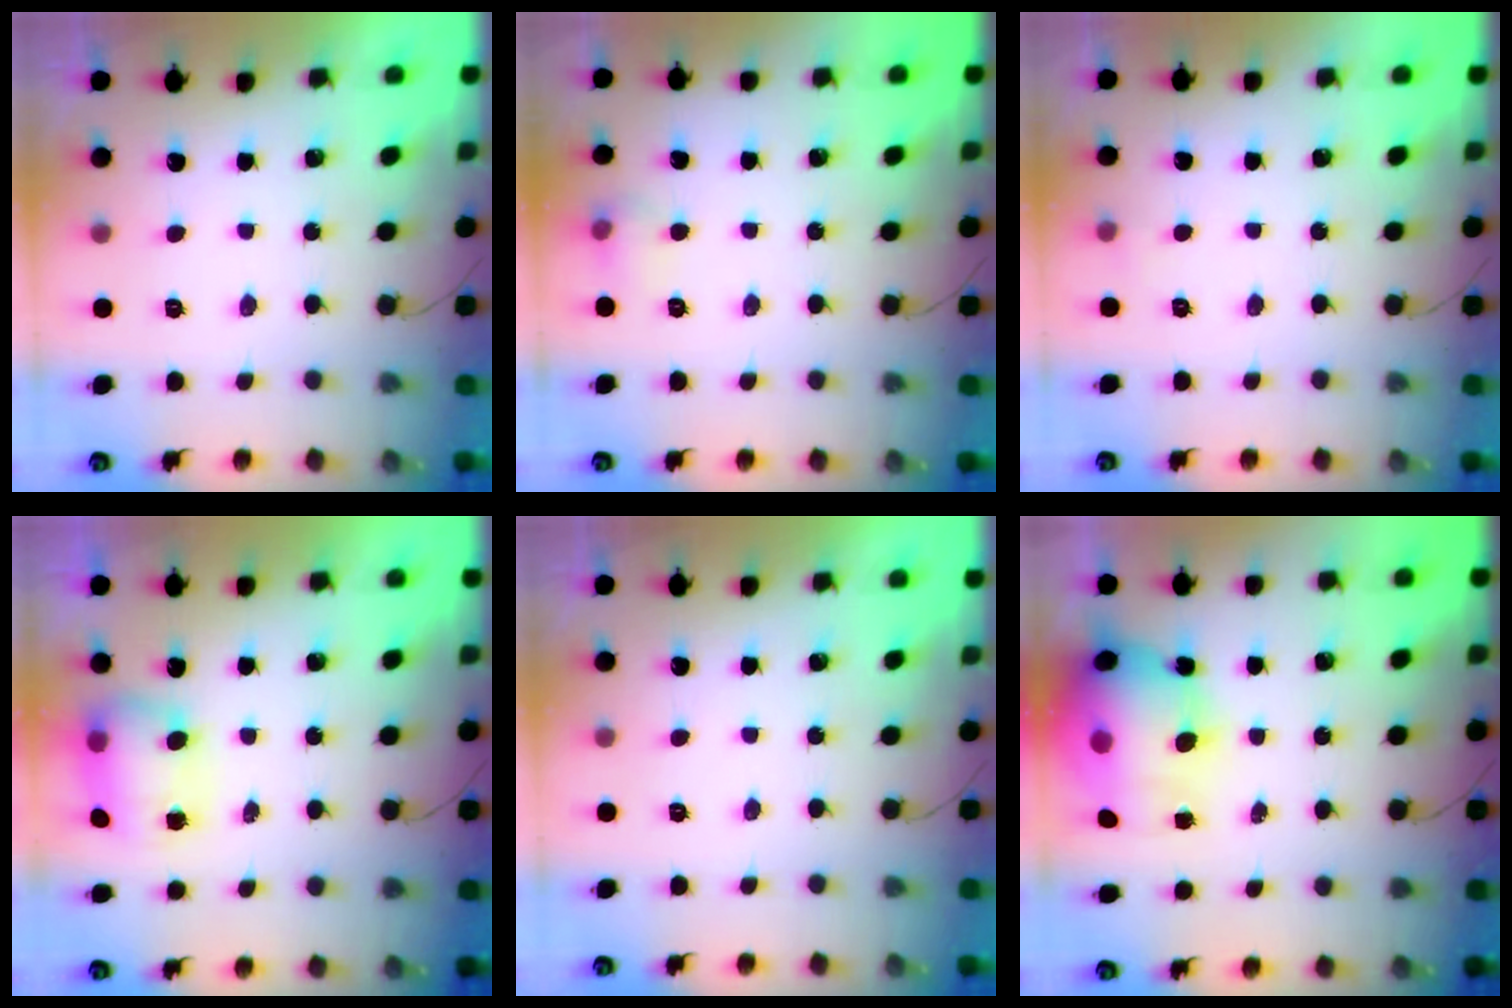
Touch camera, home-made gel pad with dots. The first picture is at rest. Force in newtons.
{"total": 6.3, "press": 4.8, "slide": 4.0}
{"total": 2.5, "press": 2.4, "slide": 1.0}
{"total": 7.2, "press": 7.1, "slide": 1.5}
{"total": 0.0}
{"total": 19.6, "press": 17.7, "slide": 8.5}